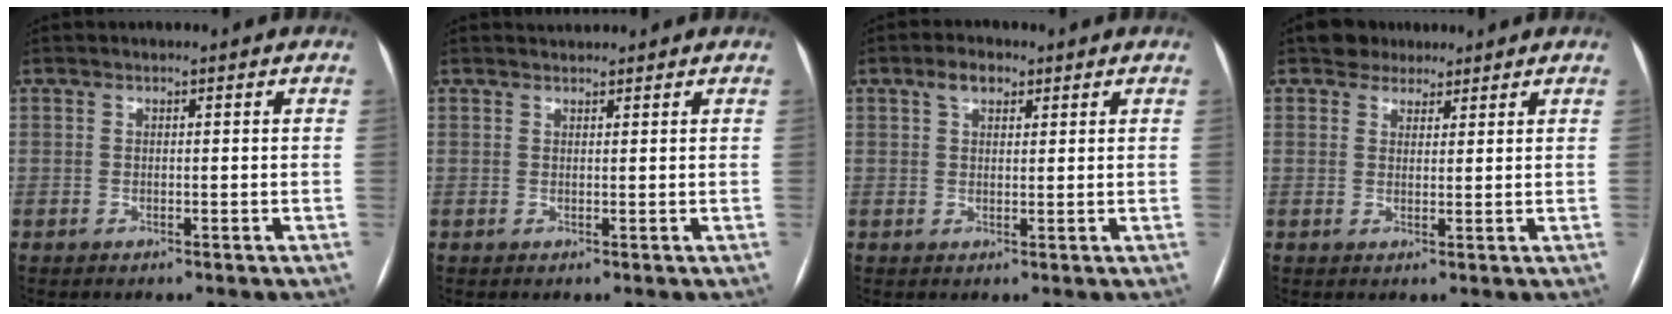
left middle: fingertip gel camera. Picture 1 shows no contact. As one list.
[{"total": 1.4, "force": [1.3, 0.2, 0.0], "torque": [-0.006, 0.014, 0.025]}, {"total": 3.2, "force": [1.9, 1.7, 1.9], "torque": [-0.037, 0.013, 0.035]}, {"total": 3.5, "force": [2.7, 2.2, 0.1], "torque": [0.001, 0.014, 0.039]}]